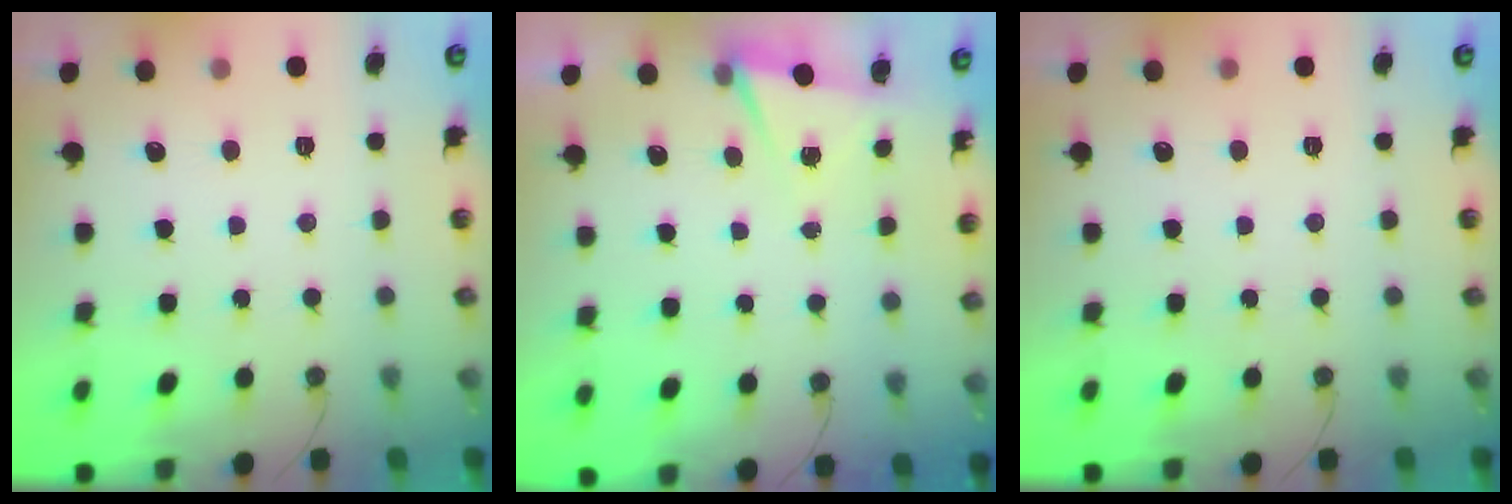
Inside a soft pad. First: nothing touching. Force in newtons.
{"total": 2.8, "press": 1.8, "slide": 2.2}
{"total": 0.0}